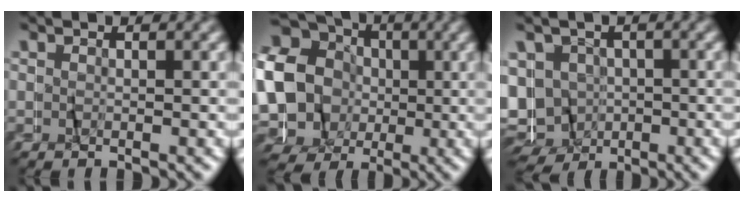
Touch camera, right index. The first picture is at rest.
{"total": 19.4, "force": [-1.0, 17.7, 7.9], "torque": [-0.207, -0.042, -0.030]}
{"total": 11.5, "force": [-2.6, 10.8, 2.9], "torque": [-0.106, -0.043, -0.042]}